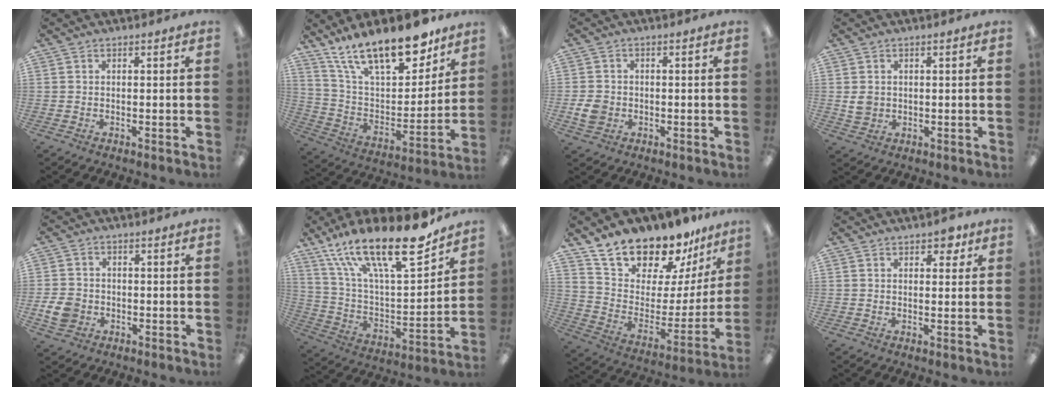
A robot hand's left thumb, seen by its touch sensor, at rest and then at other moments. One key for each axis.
{"total": 21.9, "fx": 16.4, "fy": 7.9, "fz": 12.1, "tx": -0.204, "ty": -0.103, "tz": 0.283}
{"total": 4.5, "fx": -1.0, "fy": 3.7, "fz": 2.3, "tx": -0.043, "ty": -0.001, "tz": -0.020}
{"total": 3.3, "fx": 0.4, "fy": 2.8, "fz": 1.6, "tx": -0.022, "ty": 0.002, "tz": 0.007}
{"total": 5.8, "fx": -1.6, "fy": 4.8, "fz": 2.8, "tx": -0.058, "ty": 0.004, "tz": -0.029}
{"total": 24.9, "fx": 17.8, "fy": 7.3, "fz": 15.8, "tx": -0.266, "ty": -0.112, "tz": 0.301}
{"total": 18.4, "fx": 16.5, "fy": 6.9, "fz": 4.2, "tx": -0.089, "ty": -0.134, "tz": 0.299}
{"total": 3.7, "fx": 2.3, "fy": 2.0, "fz": 2.1, "tx": -0.021, "ty": -0.004, "tz": 0.035}